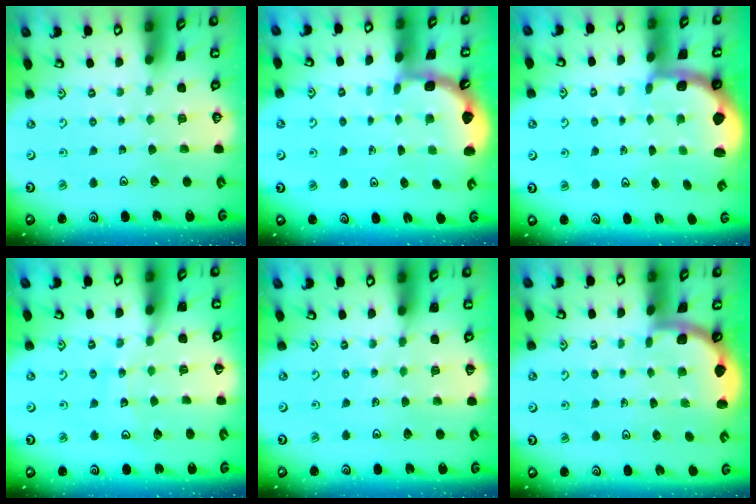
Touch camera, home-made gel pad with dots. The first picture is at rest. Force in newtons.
{"total": 1.9, "press": 1.9, "slide": 0.2}
{"total": 1.0, "press": 0.9, "slide": 0.2}
{"total": 9.3, "press": 9.3, "slide": 0.8}
{"total": 4.6, "press": 4.5, "slide": 0.9}
{"total": 1.9, "press": 1.9, "slide": 0.0}